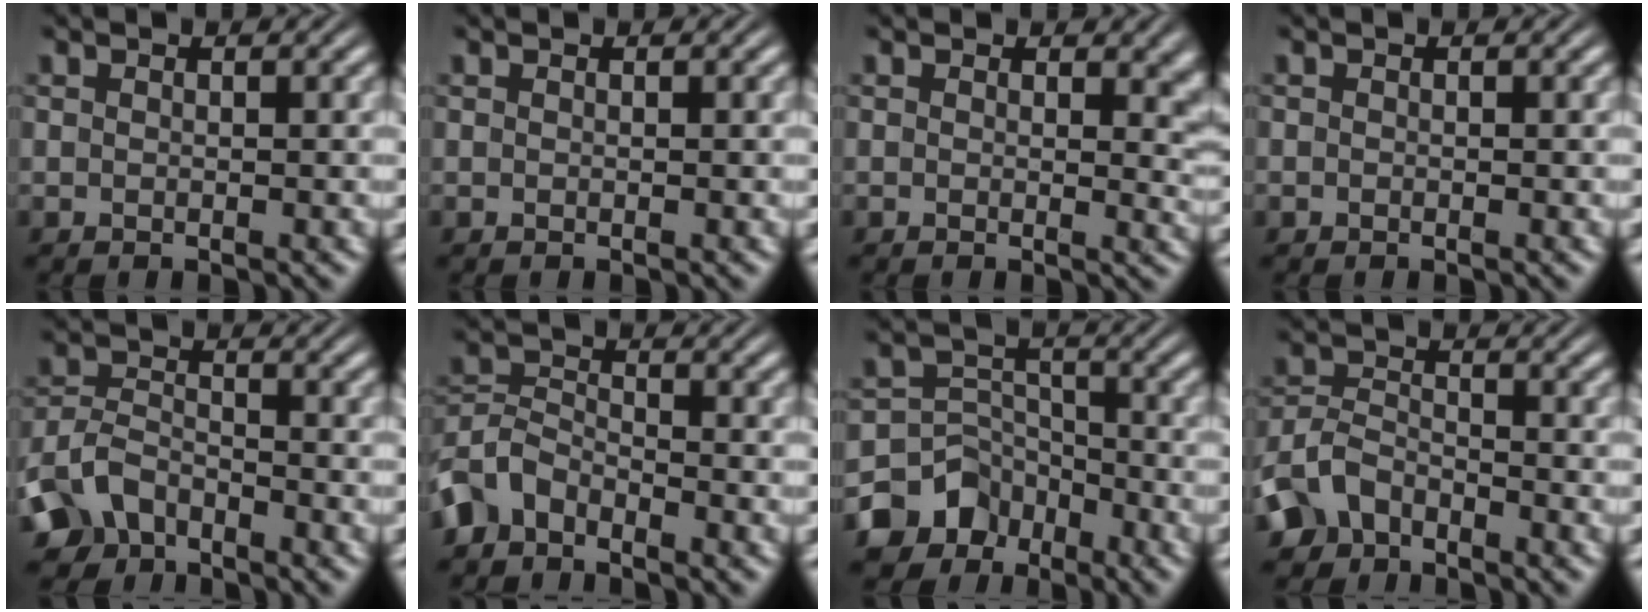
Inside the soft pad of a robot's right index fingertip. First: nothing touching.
{"total": 0.0}
{"total": 1.9, "force": [1.4, 0.7, 1.1], "torque": [-0.003, -0.009, 0.019]}
{"total": 0.0}
{"total": 6.7, "force": [-4.1, 4.8, 2.2], "torque": [-0.053, -0.029, -0.067]}
{"total": 5.2, "force": [-3.2, 3.8, 1.6], "torque": [-0.042, -0.019, -0.056]}
{"total": 9.4, "force": [-5.1, 7.2, 3.2], "torque": [-0.043, -0.033, -0.083]}
{"total": 6.1, "force": [-3.8, 4.4, 1.7], "torque": [-0.049, -0.022, -0.064]}